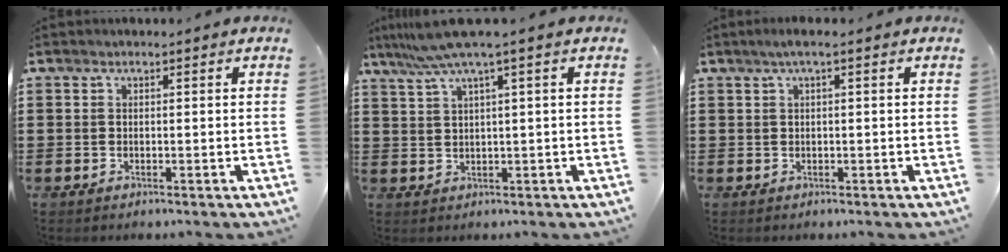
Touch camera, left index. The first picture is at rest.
{"total": 5.3, "force": [2.7, -0.4, 4.6], "torque": [-0.101, -0.011, 0.046]}
{"total": 1.3, "force": [0.1, 0.1, 1.3], "torque": [-0.020, -0.002, 0.001]}